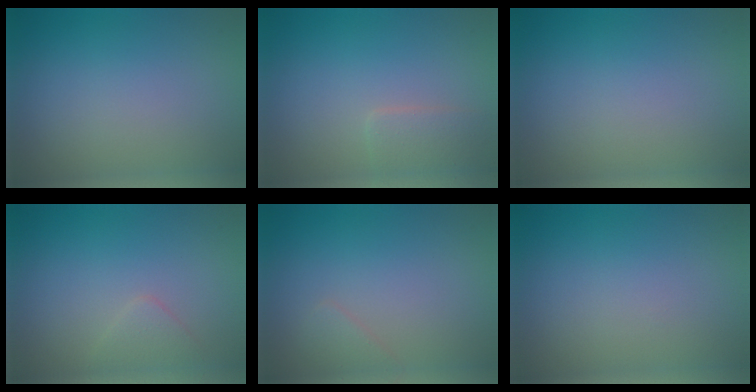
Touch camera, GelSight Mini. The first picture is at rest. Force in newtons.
{"total": 2.0, "press": 2.0, "slide": 0.0}
{"total": 0.0}
{"total": 1.4, "press": 1.4, "slide": 0.1}
{"total": 0.9, "press": 0.9, "slide": 0.1}
{"total": 0.0}